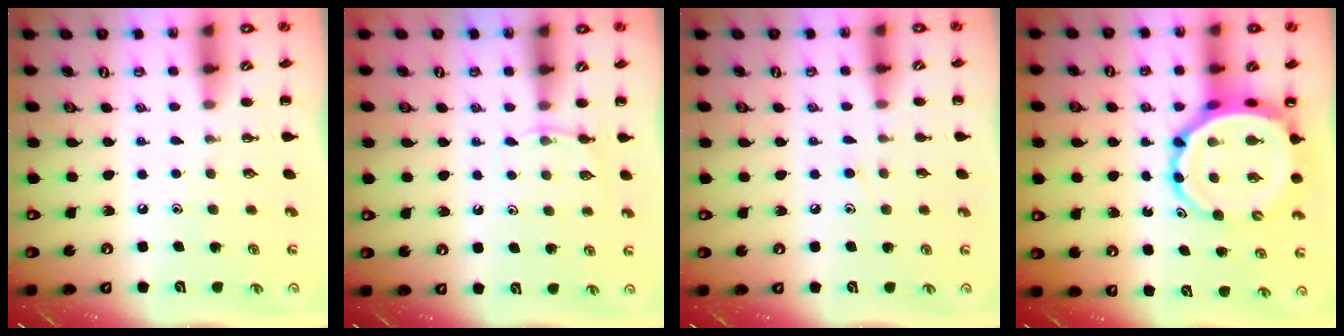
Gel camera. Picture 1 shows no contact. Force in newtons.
{"total": 3.6, "press": 3.5, "slide": 1.0}
{"total": 6.2, "press": 5.7, "slide": 2.4}
{"total": 10.2, "press": 9.8, "slide": 2.9}